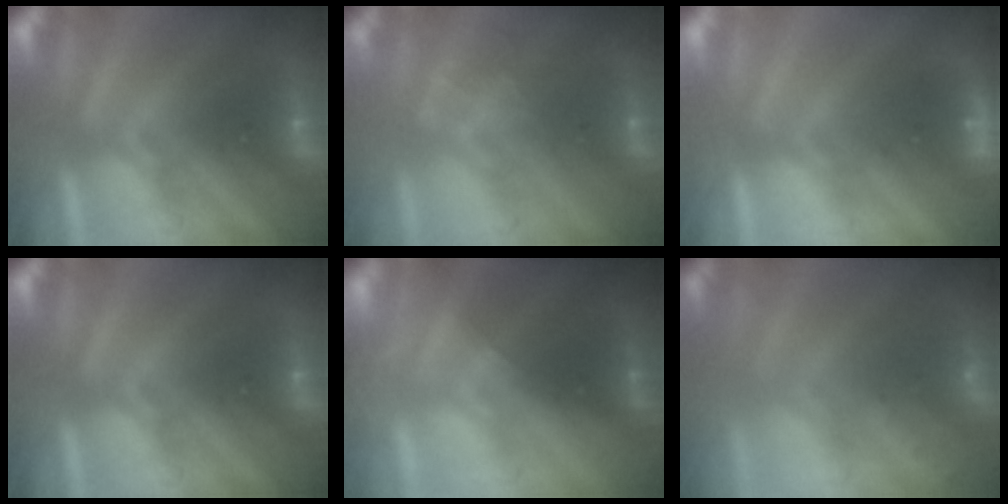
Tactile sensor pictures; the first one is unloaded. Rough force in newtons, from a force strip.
{"total": 1.3}
{"total": 4.8}
{"total": 0.0}
{"total": 1.9}
{"total": 7.1}